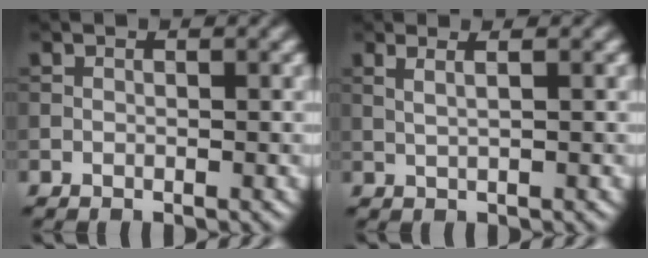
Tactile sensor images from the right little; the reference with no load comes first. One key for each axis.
{"total": 2.5, "fx": 1.3, "fy": 1.0, "fz": 1.8, "tx": -0.017, "ty": 0.003, "tz": -0.002}